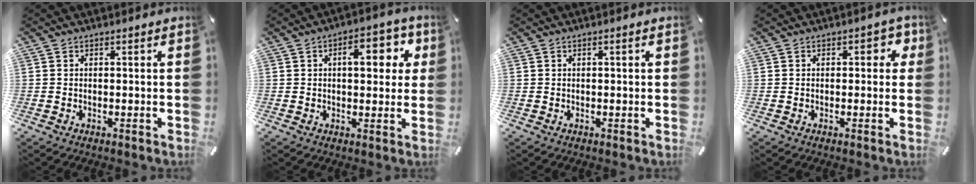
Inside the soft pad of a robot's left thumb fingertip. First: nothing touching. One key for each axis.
{"total": 9.9, "fx": 2.6, "fy": 5.3, "fz": 7.9, "tx": -0.092, "ty": -0.009, "tz": 0.033}
{"total": 0.6, "fx": 0.1, "fy": 0.2, "fz": 0.6, "tx": -0.010, "ty": 0.002, "tz": 0.000}
{"total": 3.2, "fx": 0.6, "fy": 2.1, "fz": 2.4, "tx": -0.025, "ty": 0.002, "tz": 0.003}